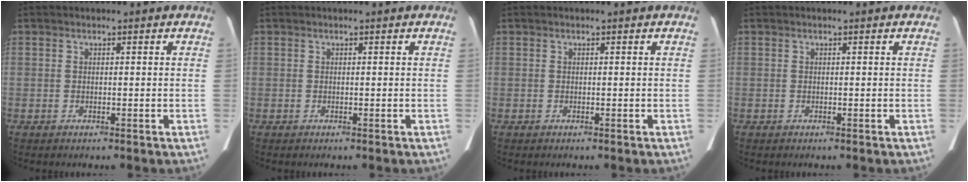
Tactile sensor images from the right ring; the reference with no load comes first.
{"total": 0.0}
{"total": 0.0}
{"total": 0.0}